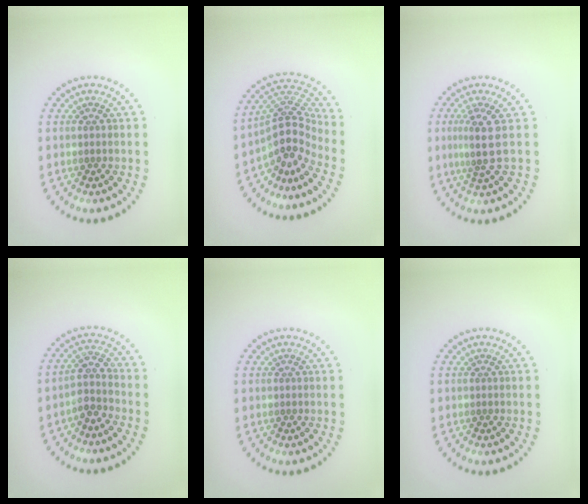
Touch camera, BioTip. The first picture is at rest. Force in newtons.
{"total": 4.5, "press": 3.1, "slide": 3.2}
{"total": 2.4, "press": 1.8, "slide": 1.6}
{"total": 2.3, "press": 1.8, "slide": 1.3}
{"total": 0.0}
{"total": 0.0}